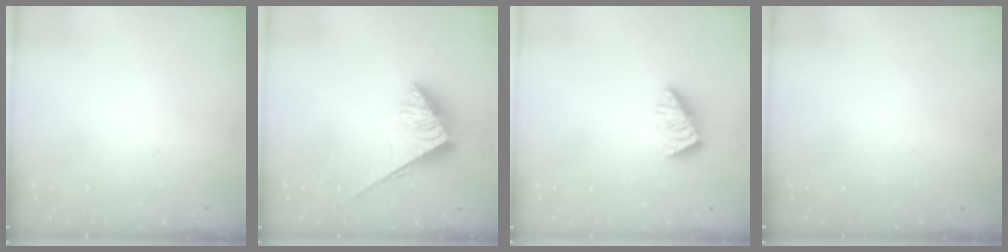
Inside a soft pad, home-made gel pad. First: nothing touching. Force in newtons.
{"total": 3.8, "press": 3.8, "slide": 0.6}
{"total": 2.4, "press": 2.4, "slide": 0.4}
{"total": 0.0}